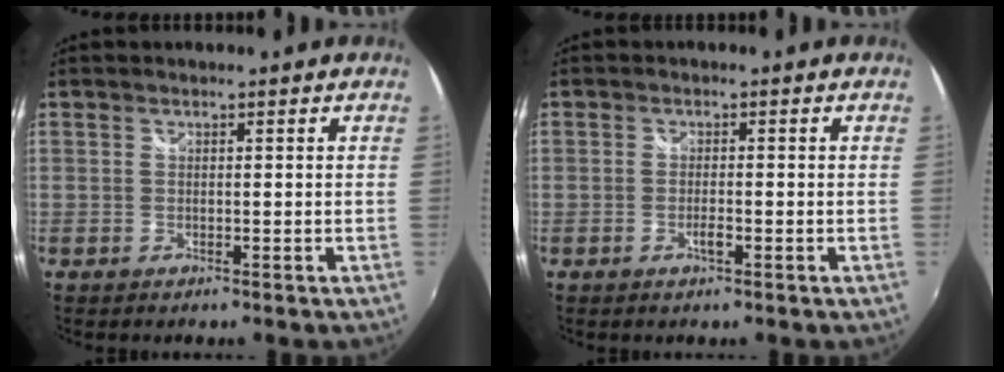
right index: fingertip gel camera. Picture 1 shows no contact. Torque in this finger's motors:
{"motor_torque": [0.32, 0.27, 0.21, 0.04]}